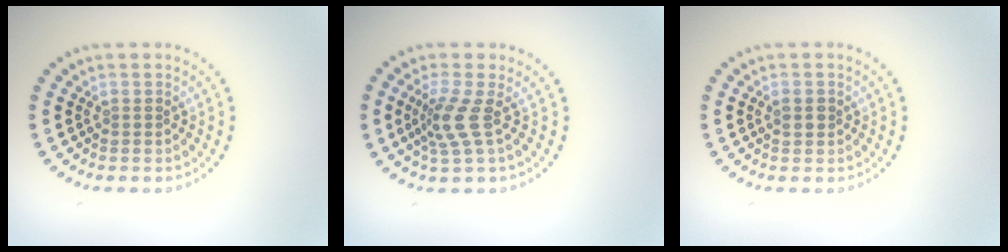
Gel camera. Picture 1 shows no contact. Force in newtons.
{"total": 2.7, "press": 1.9, "slide": 1.9}
{"total": 1.2, "press": 1.2, "slide": 0.1}